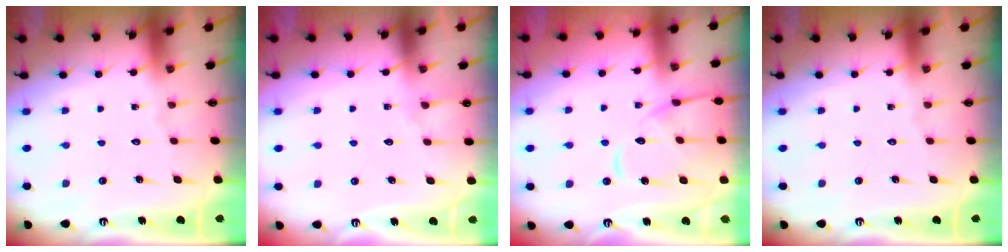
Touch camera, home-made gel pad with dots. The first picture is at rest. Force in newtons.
{"total": 5.0, "press": 5.0, "slide": 0.6}
{"total": 12.3, "press": 12.2, "slide": 1.4}
{"total": 0.0}